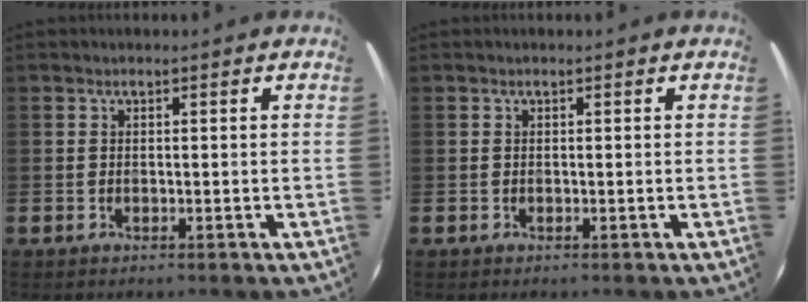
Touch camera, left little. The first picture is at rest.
{"total": 0.0}